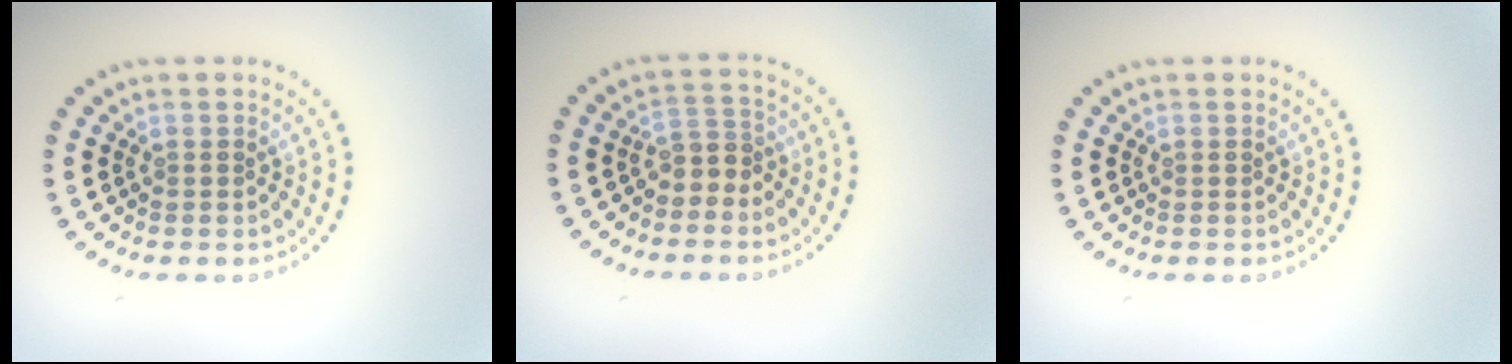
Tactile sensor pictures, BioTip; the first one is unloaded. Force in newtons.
{"total": 1.9, "press": 1.6, "slide": 1.1}
{"total": 0.0}